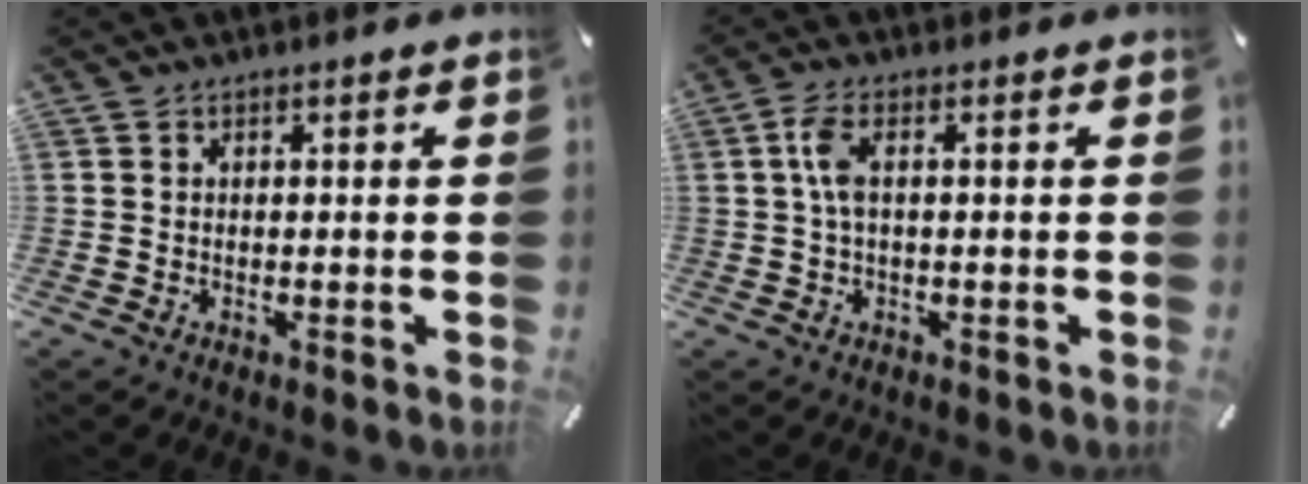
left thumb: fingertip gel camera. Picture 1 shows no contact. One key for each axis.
{"total": 4.5, "fx": 0.3, "fy": 1.6, "fz": 4.2, "tx": -0.094, "ty": 0.000, "tz": 0.001}